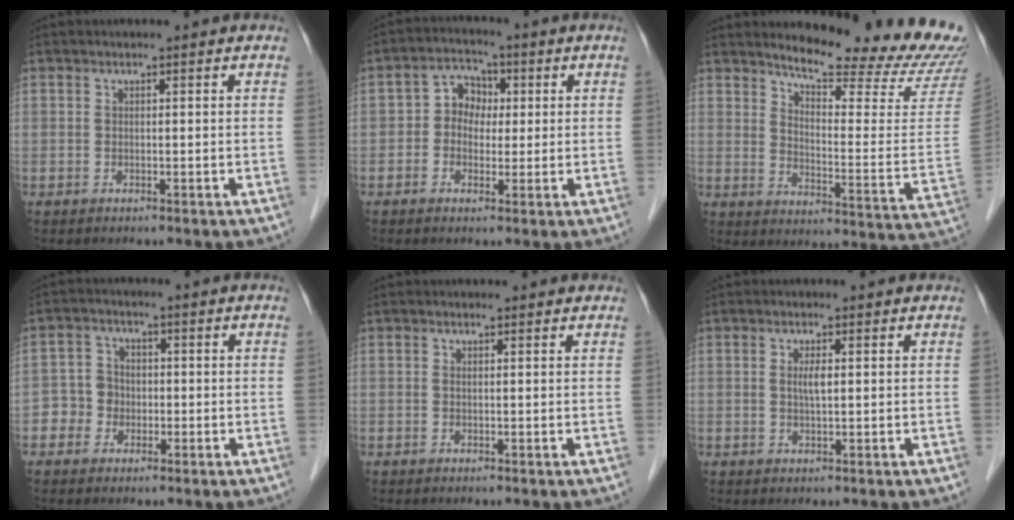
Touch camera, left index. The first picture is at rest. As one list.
[{"total": 4.9, "force": [0.3, 4.1, 2.7], "torque": [-0.048, 0.021, 0.000]}, {"total": 19.8, "force": [18.5, 1.2, 6.9], "torque": [-0.099, -0.111, 0.224]}, {"total": 3.9, "force": [-1.2, 3.6, 0.7], "torque": [-0.012, 0.014, -0.025]}, {"total": 1.0, "force": [0.9, 0.3, 0.3], "torque": [-0.015, 0.006, 0.007]}, {"total": 1.8, "force": [0.4, 0.3, 1.7], "torque": [-0.036, 0.000, 0.005]}]